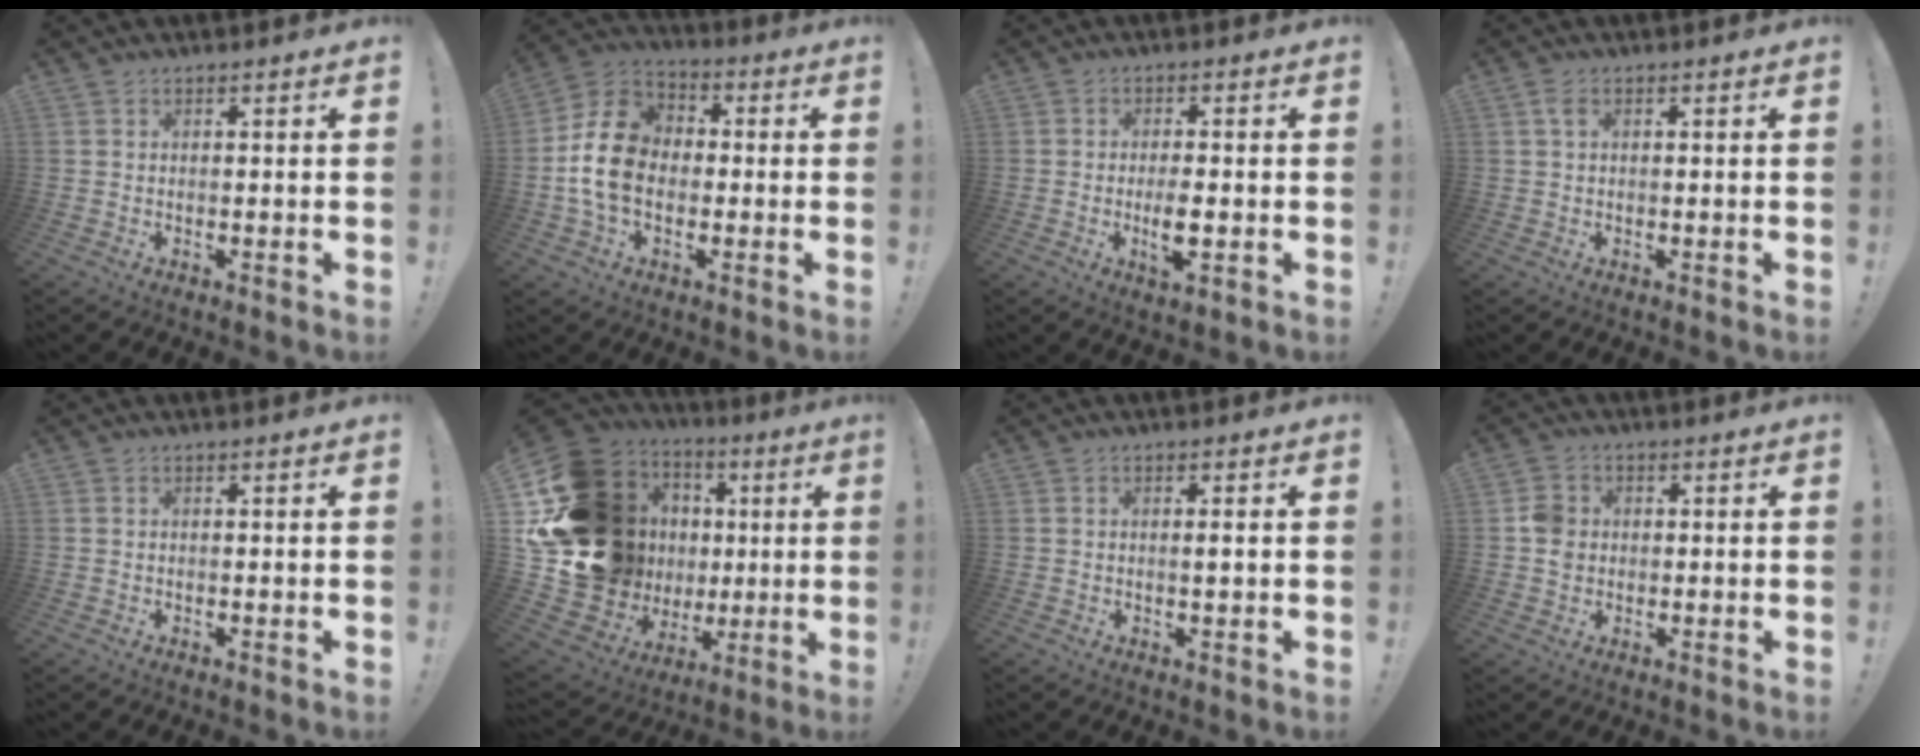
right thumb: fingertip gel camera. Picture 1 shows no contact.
{"total": 14.4, "force": [-2.2, 11.0, 9.1], "torque": [-0.168, 0.029, -0.037]}
{"total": 5.2, "force": [-1.3, 2.1, 4.6], "torque": [-0.074, -0.004, -0.026]}
{"total": 2.3, "force": [0.8, 1.1, 1.9], "torque": [-0.043, 0.006, 0.014]}
{"total": 0.0}
{"total": 22.8, "force": [4.0, 18.7, 12.4], "torque": [-0.214, -0.049, 0.145]}
{"total": 1.5, "force": [0.0, 0.2, 1.5], "torque": [-0.026, -0.001, -0.002]}
{"total": 5.0, "force": [-0.1, 4.5, 2.2], "torque": [-0.024, 0.007, 0.000]}